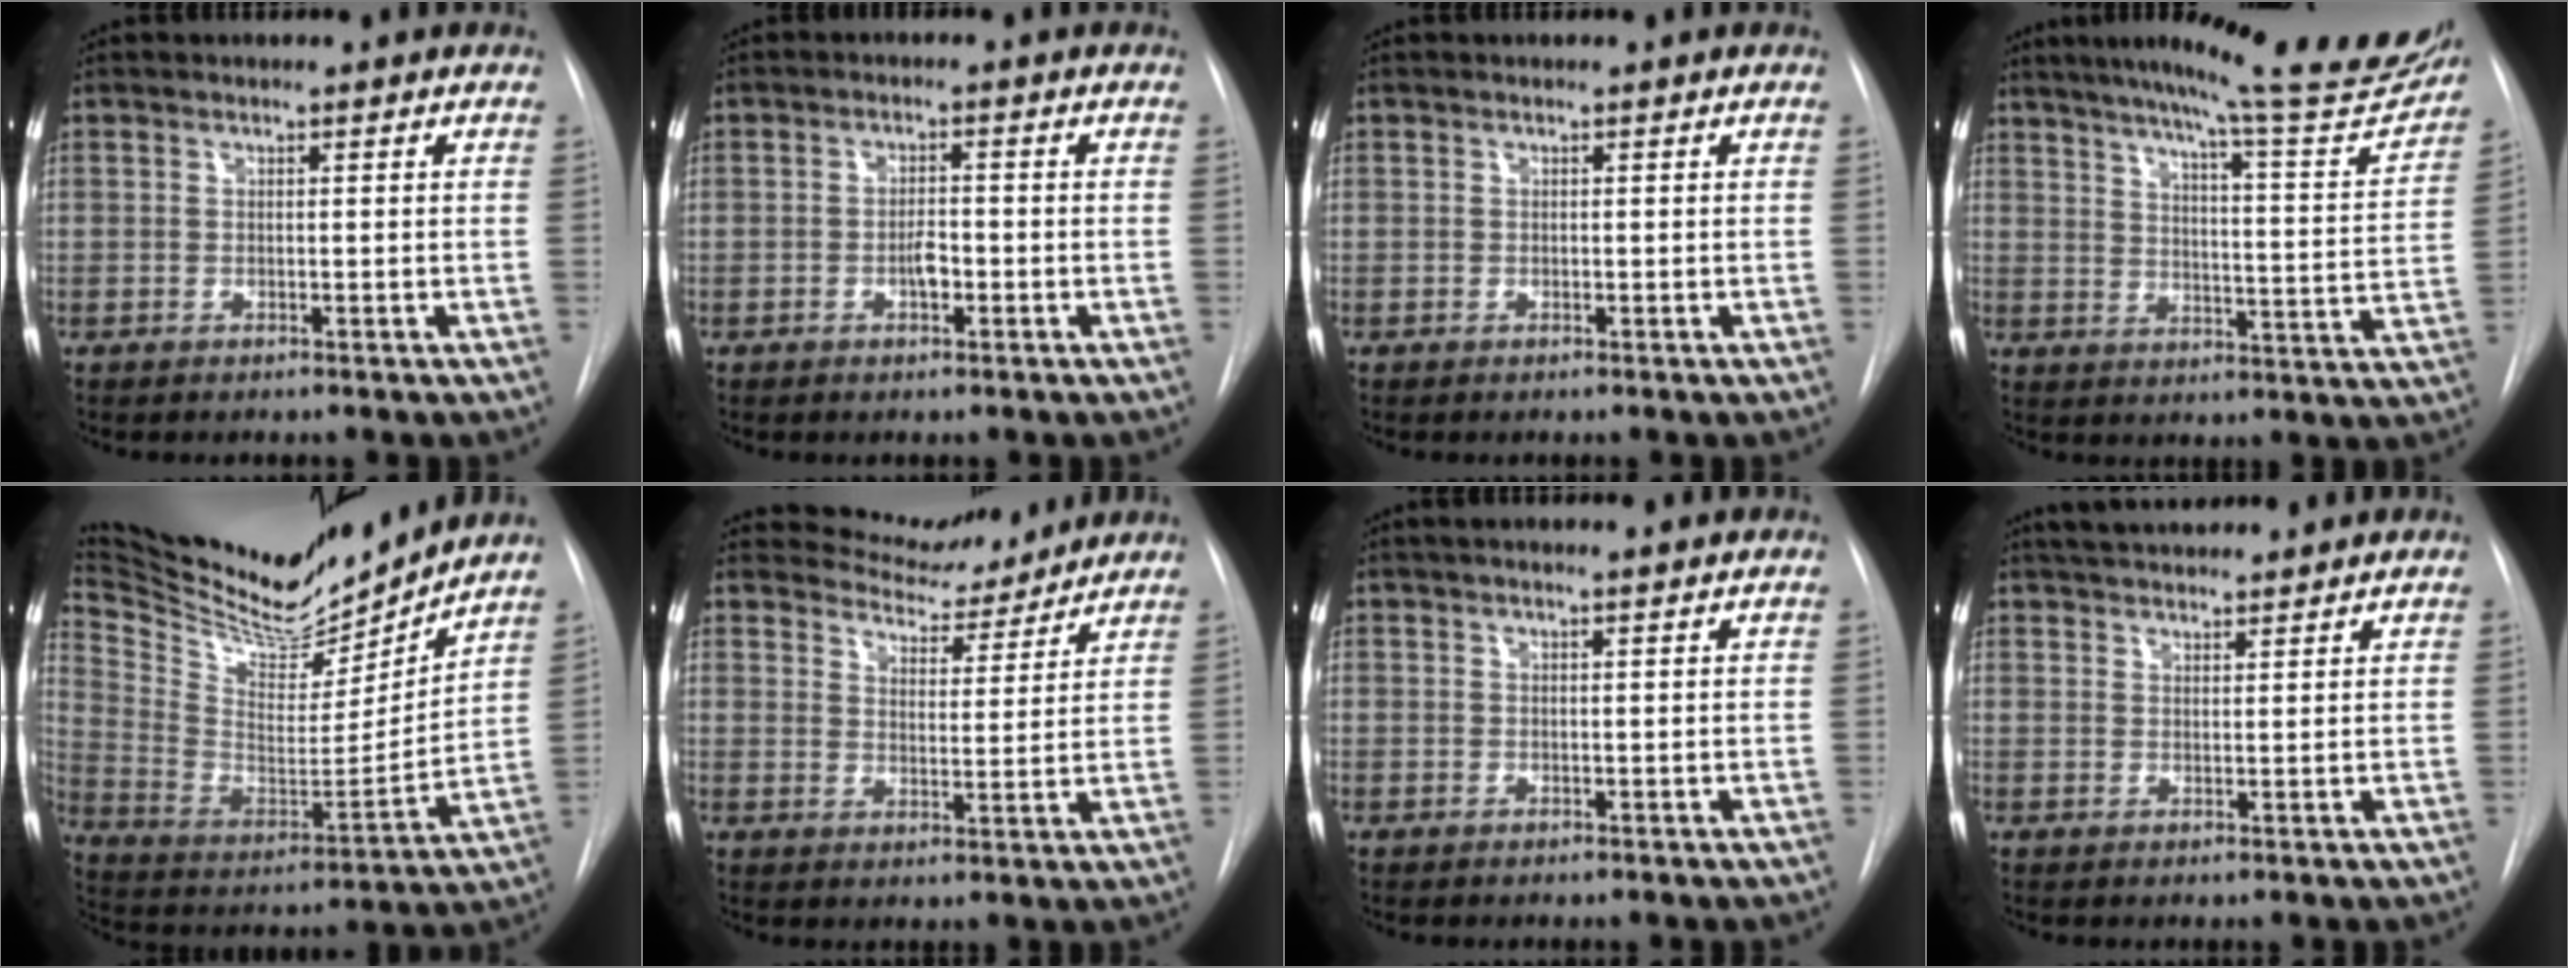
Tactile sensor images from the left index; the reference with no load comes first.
{"total": 2.2, "force": [-0.9, 0.9, 1.8], "torque": [-0.030, 0.002, -0.016]}
{"total": 0.0}
{"total": 23.1, "force": [20.3, 1.5, 11.1], "torque": [-0.162, -0.058, 0.253]}
{"total": 21.9, "force": [20.1, 4.4, 7.5], "torque": [-0.146, -0.034, 0.329]}
{"total": 8.5, "force": [8.3, 2.0, 0.4], "torque": [-0.008, -0.004, 0.121]}
{"total": 4.7, "force": [4.1, 0.1, 2.2], "torque": [-0.033, 0.021, 0.051]}
{"total": 7.7, "force": [7.1, 1.5, 2.7], "torque": [-0.047, 0.030, 0.110]}